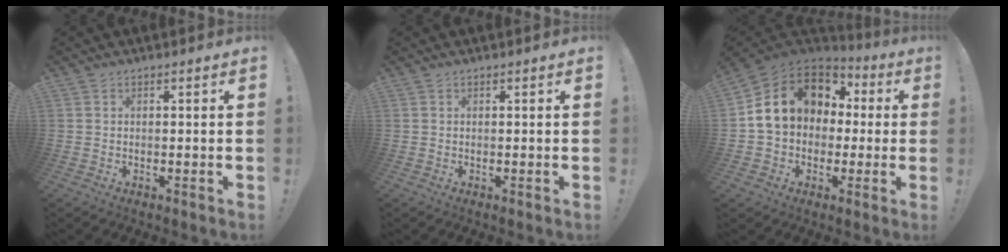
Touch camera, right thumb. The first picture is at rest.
{"total": 0.0}
{"total": 15.8, "force": [3.6, 12.5, 9.0], "torque": [-0.153, -0.002, 0.076]}